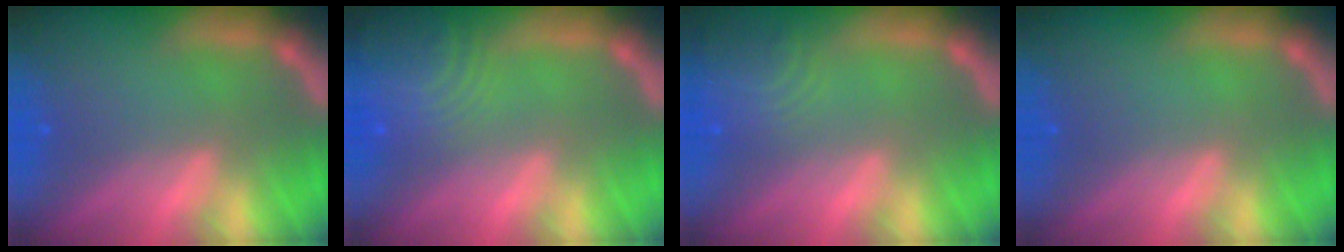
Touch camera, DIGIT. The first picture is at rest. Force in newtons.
{"total": 8.0}
{"total": 4.5}
{"total": 0.0}